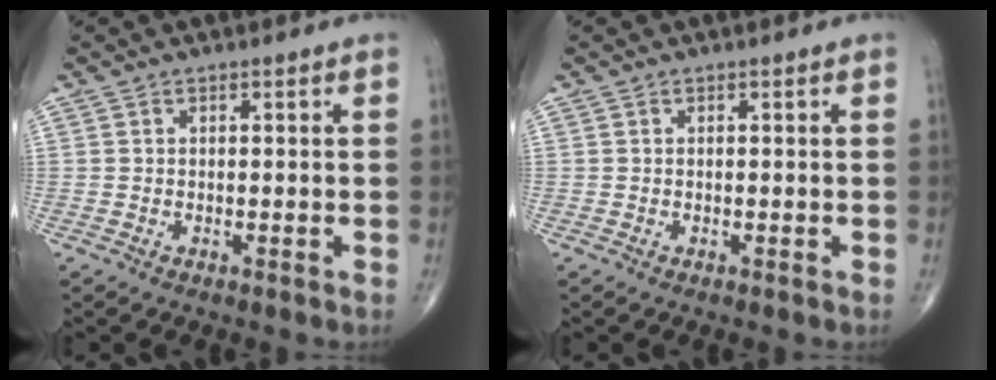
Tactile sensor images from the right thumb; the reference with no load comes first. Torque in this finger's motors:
{"motor_torque": [0.00, 0.00, -0.05, 0.05, 0.02]}